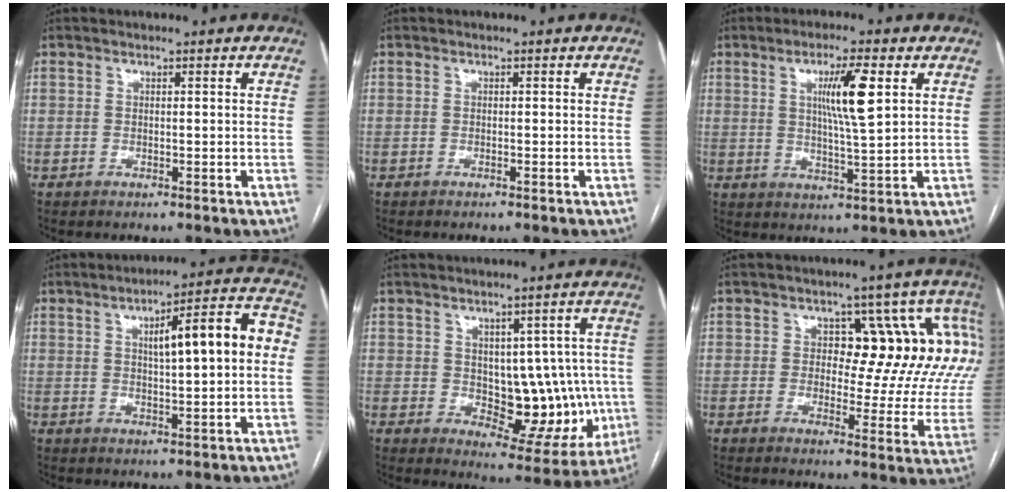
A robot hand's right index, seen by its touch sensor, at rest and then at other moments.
{"total": 0.0}
{"total": 7.8, "force": [2.4, 0.2, 7.4], "torque": [-0.131, -0.002, 0.042]}
{"total": 12.4, "force": [1.9, 2.1, 12.0], "torque": [-0.162, 0.037, 0.025]}
{"total": 12.5, "force": [-0.5, 7.0, 10.3], "torque": [-0.110, 0.016, 0.017]}
{"total": 15.6, "force": [4.5, 7.7, 12.8], "torque": [-0.142, 0.017, 0.044]}